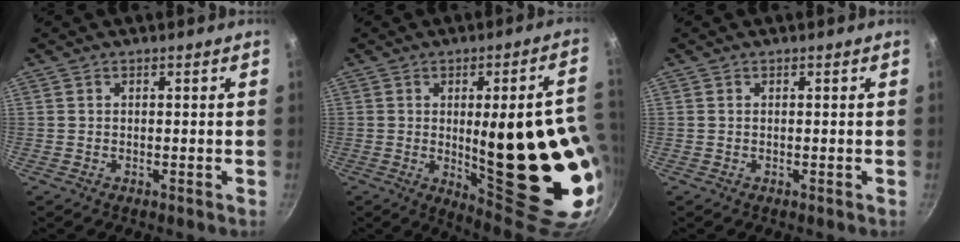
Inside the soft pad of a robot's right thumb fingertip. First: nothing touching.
{"total": 25.3, "force": [-2.2, 7.1, 24.2], "torque": [-0.290, -0.019, -0.005]}
{"total": 0.0}